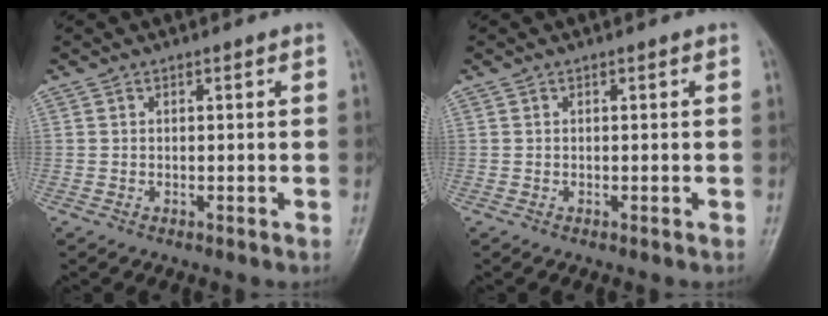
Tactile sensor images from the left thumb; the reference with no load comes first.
{"total": 0.0}